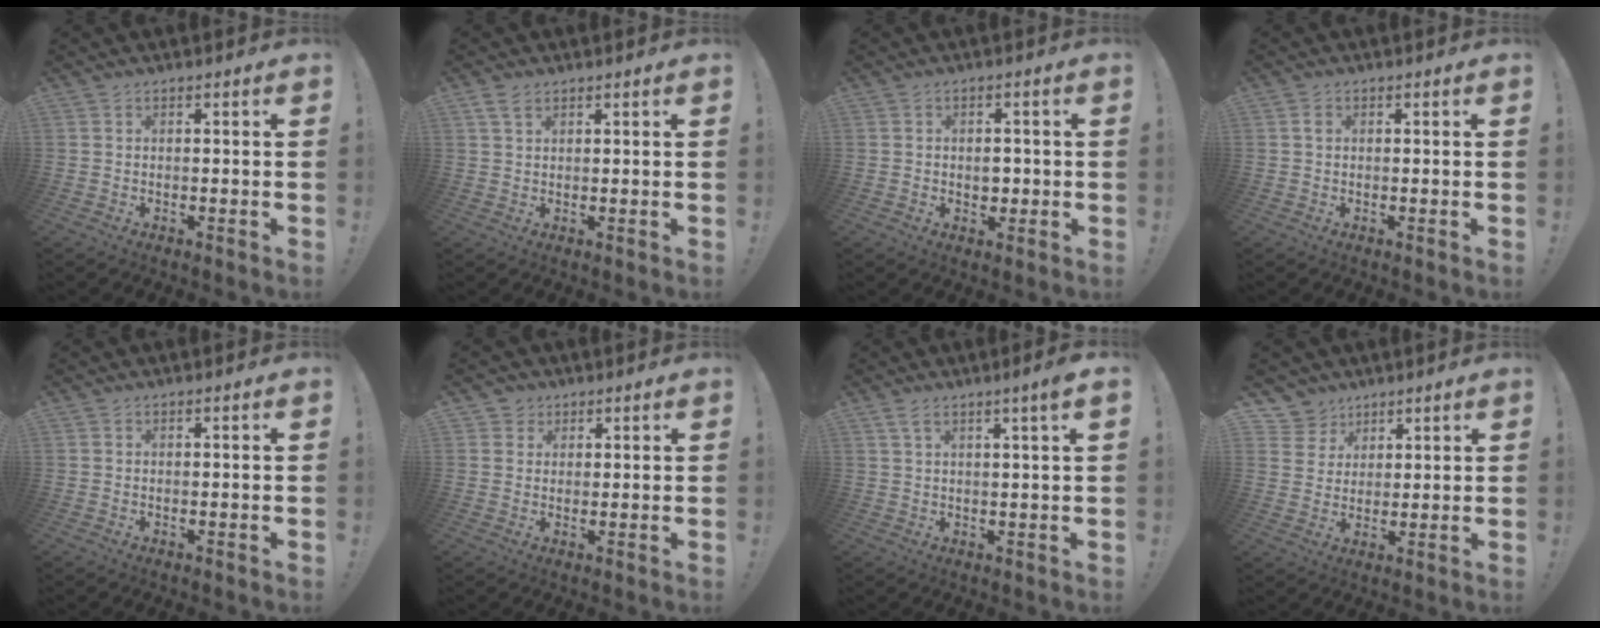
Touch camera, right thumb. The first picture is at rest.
{"total": 3.4, "force": [2.1, 1.7, 2.0], "torque": [-0.029, -0.006, 0.037]}
{"total": 3.6, "force": [-0.1, 3.3, 1.5], "torque": [-0.009, 0.002, -0.003]}
{"total": 1.1, "force": [0.2, 0.9, 0.6], "torque": [0.002, -0.002, 0.001]}
{"total": 0.0}
{"total": 3.3, "force": [1.7, 2.7, 0.5], "torque": [-0.005, -0.007, 0.031]}
{"total": 4.3, "force": [2.3, 0.0, 3.7], "torque": [-0.058, -0.010, 0.036]}
{"total": 6.6, "force": [4.5, 4.9, 0.4], "torque": [-0.016, -0.036, 0.091]}